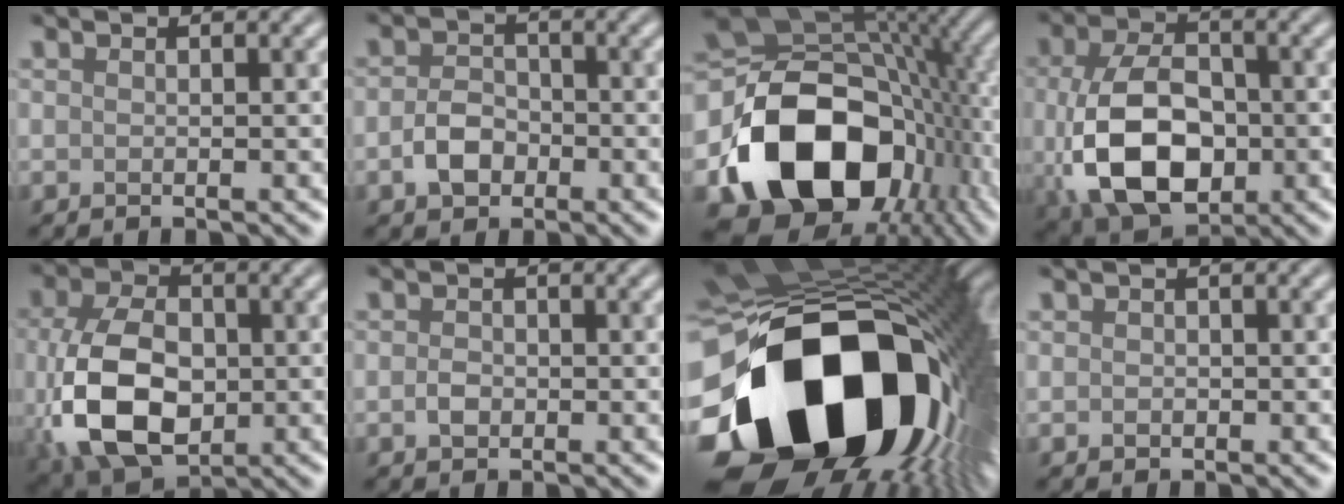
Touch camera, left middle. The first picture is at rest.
{"total": 2.7, "force": [-1.0, 2.0, 1.5], "torque": [-0.028, 0.005, -0.022]}
{"total": 17.6, "force": [-4.5, 13.0, 11.0], "torque": [-0.215, -0.043, -0.059]}
{"total": 10.4, "force": [-1.5, 6.9, 7.7], "torque": [-0.168, -0.015, -0.023]}
{"total": 10.6, "force": [-1.4, 7.1, 7.8], "torque": [-0.180, -0.011, -0.027]}
{"total": 1.1, "force": [-0.3, 0.9, 0.6], "torque": [-0.014, 0.004, -0.009]}
{"total": 21.0, "force": [-4.6, 14.0, 14.9], "torque": [-0.294, -0.095, -0.033]}
{"total": 0.7, "force": [-0.2, 0.6, 0.1], "torque": [0.001, 0.002, -0.006]}